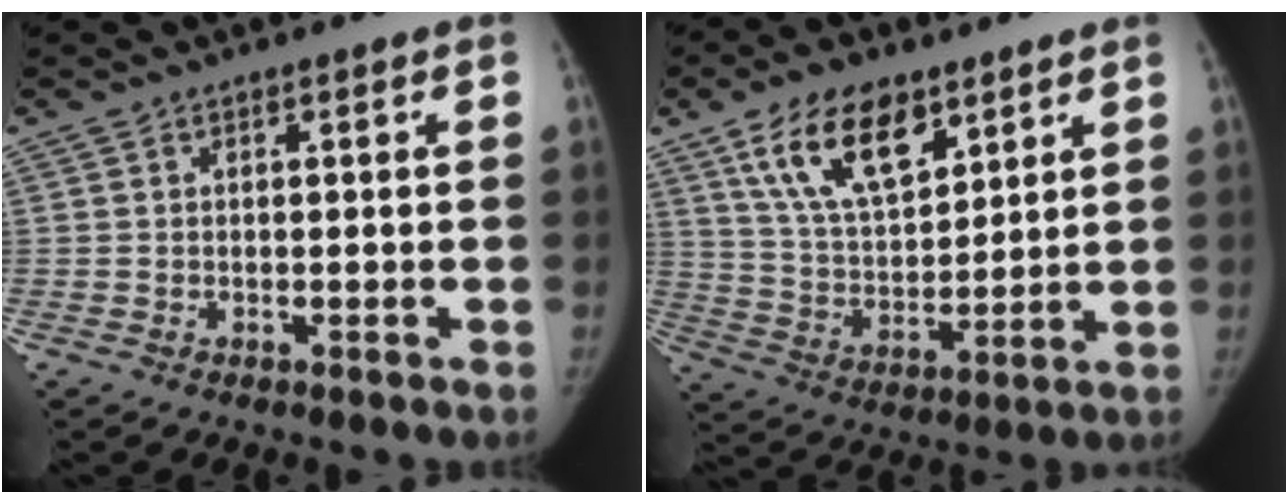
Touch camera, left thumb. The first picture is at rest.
{"total": 15.3, "force": [8.8, 7.7, 9.9], "torque": [-0.140, -0.037, 0.166]}